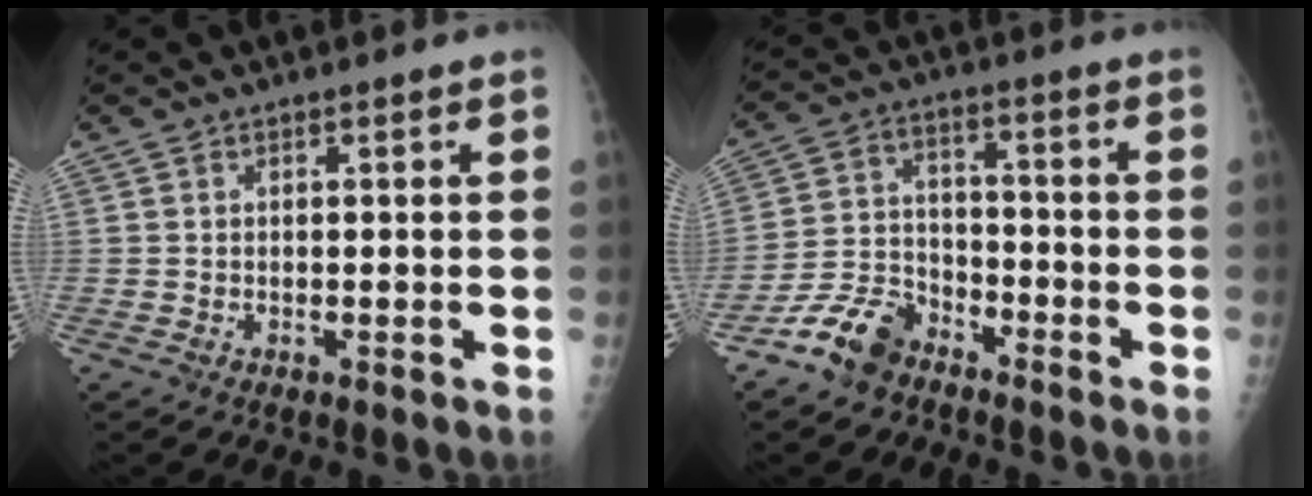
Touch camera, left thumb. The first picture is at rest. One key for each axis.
{"total": 9.0, "fx": -6.7, "fy": 5.1, "fz": 3.3, "tx": -0.057, "ty": 0.043, "tz": -0.136}